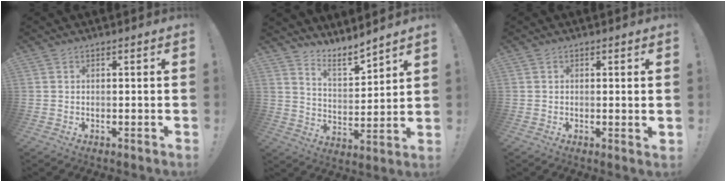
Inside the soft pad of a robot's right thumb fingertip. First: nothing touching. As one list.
[{"total": 7.7, "force": [7.1, 1.8, 2.4], "torque": [-0.034, -0.074, 0.125]}, {"total": 1.3, "force": [0.6, 0.1, 1.1], "torque": [-0.005, -0.007, 0.008]}]